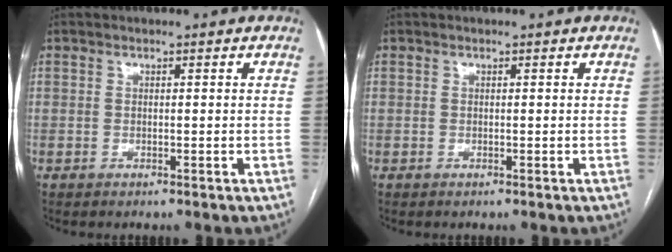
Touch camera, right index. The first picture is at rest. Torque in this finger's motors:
{"motor_torque": [0.25, 0.00, -0.03, 0.00]}